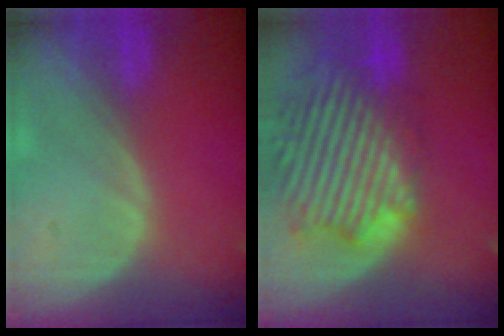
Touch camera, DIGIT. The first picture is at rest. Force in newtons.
{"total": 14.3, "press": 12.4, "slide": 7.1}